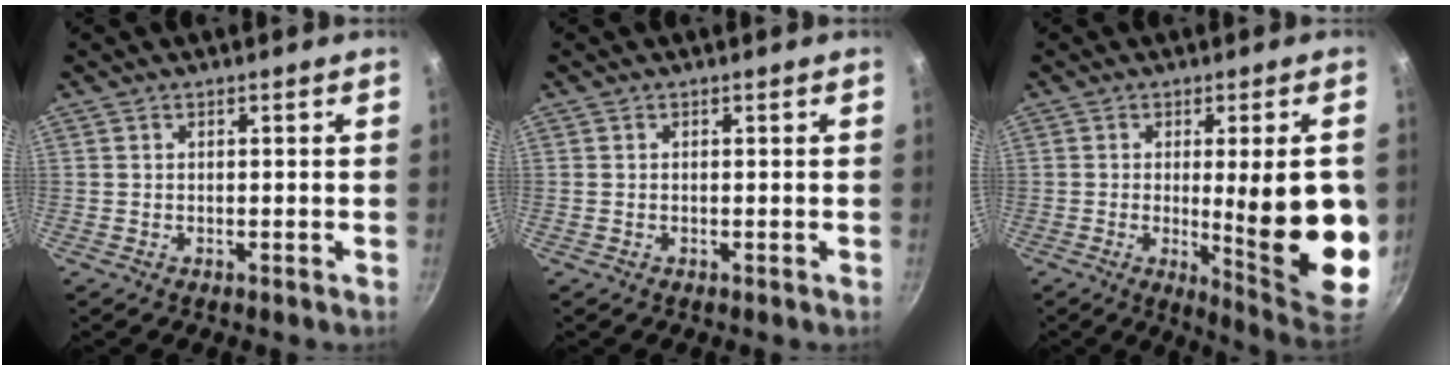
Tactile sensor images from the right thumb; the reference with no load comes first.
{"total": 0.0}
{"total": 18.5, "force": [-1.4, 3.8, 18.0], "torque": [-0.227, -0.024, -0.011]}